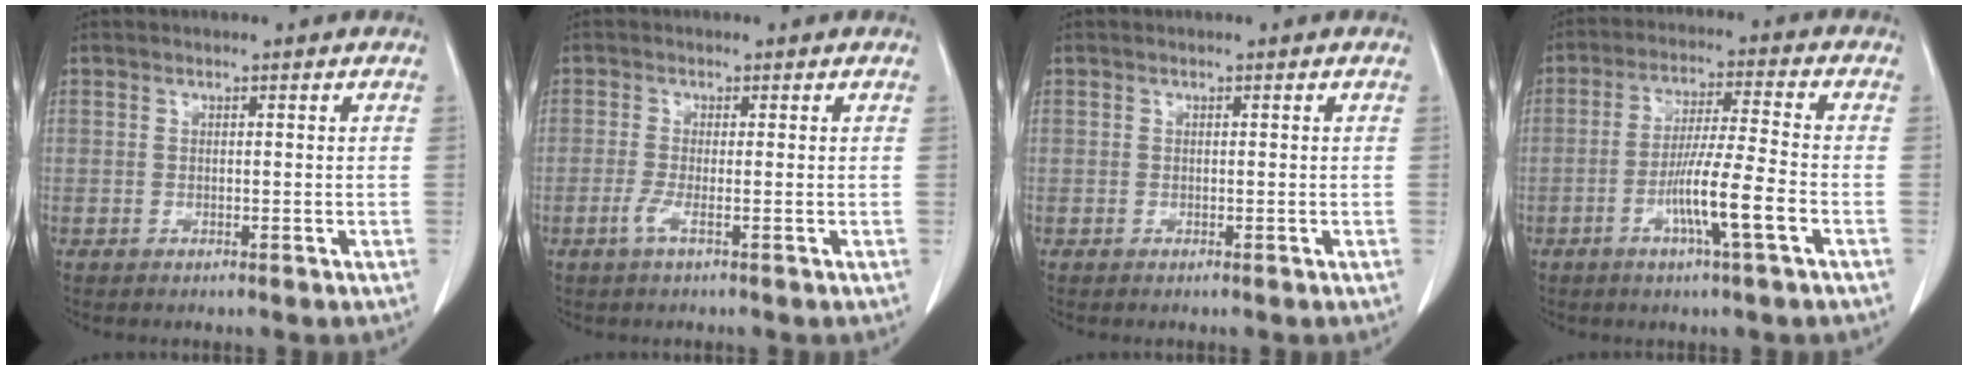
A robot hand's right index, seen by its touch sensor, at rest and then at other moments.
{"total": 1.9, "force": [-0.9, -0.2, 1.7], "torque": [-0.038, -0.005, -0.021]}
{"total": 0.0}
{"total": 9.2, "force": [-3.5, -0.4, 8.5], "torque": [-0.155, -0.006, -0.066]}